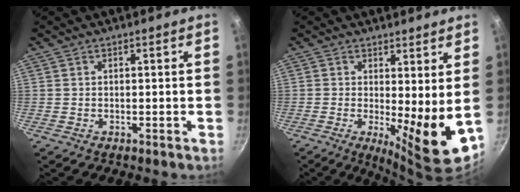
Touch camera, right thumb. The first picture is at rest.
{"total": 9.2, "force": [0.6, 2.5, 8.9], "torque": [-0.121, -0.028, 0.013]}